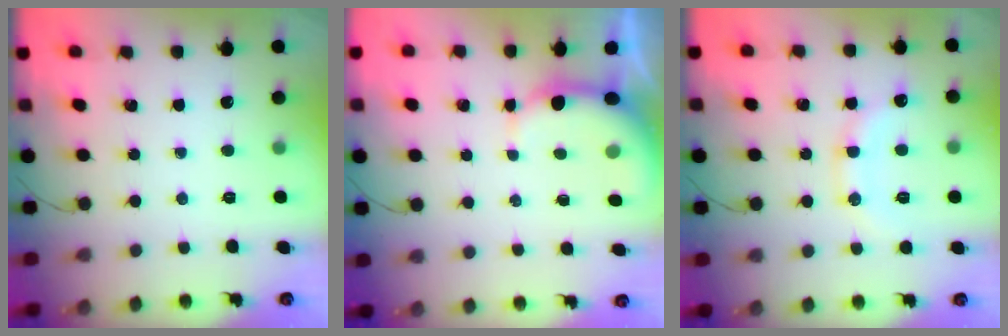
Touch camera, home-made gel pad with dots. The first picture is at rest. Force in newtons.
{"total": 4.0, "press": 3.9, "slide": 0.7}
{"total": 11.6, "press": 11.5, "slide": 1.1}